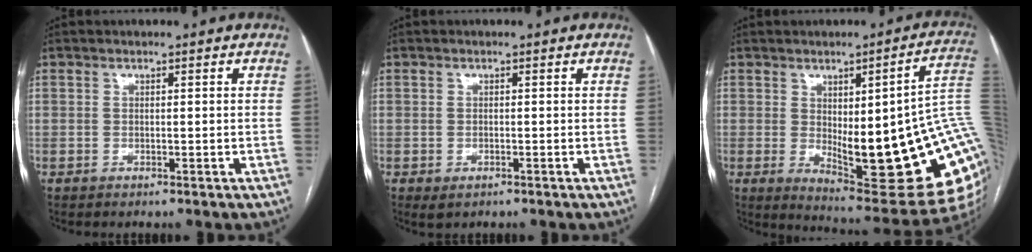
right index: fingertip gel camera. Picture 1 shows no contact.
{"total": 1.7, "force": [-0.9, 0.9, 1.1], "torque": [-0.020, -0.002, -0.004]}
{"total": 25.5, "force": [-0.2, 5.5, 24.9], "torque": [-0.228, -0.001, 0.016]}